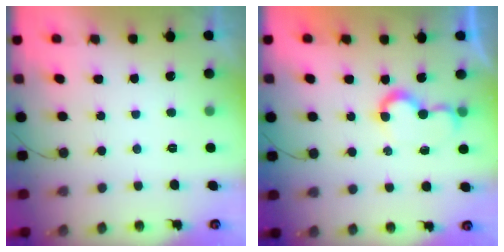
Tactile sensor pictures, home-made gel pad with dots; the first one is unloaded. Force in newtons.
{"total": 6.6, "press": 6.5, "slide": 0.7}